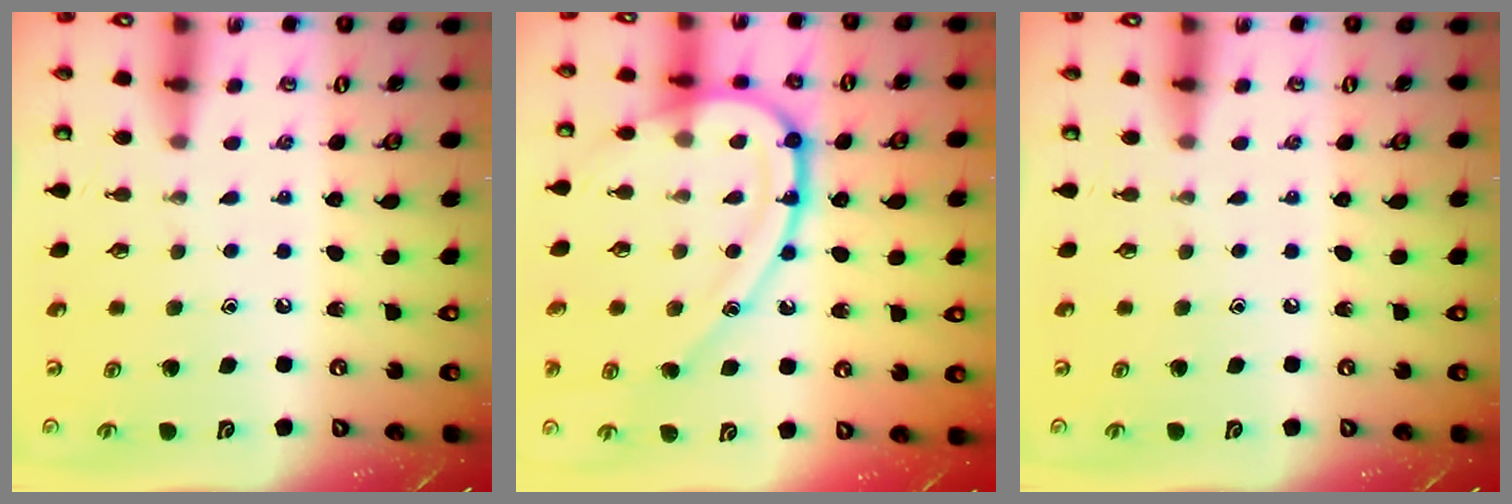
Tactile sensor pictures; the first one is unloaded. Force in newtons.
{"total": 17.5, "press": 17.5, "slide": 1.1}
{"total": 0.0}